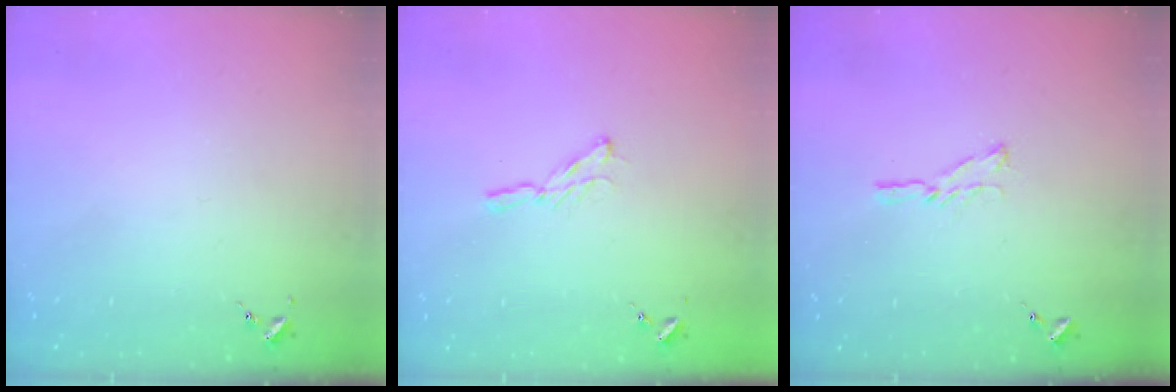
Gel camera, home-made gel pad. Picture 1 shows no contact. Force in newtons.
{"total": 5.3, "press": 5.3, "slide": 0.5}
{"total": 6.4, "press": 6.3, "slide": 0.6}